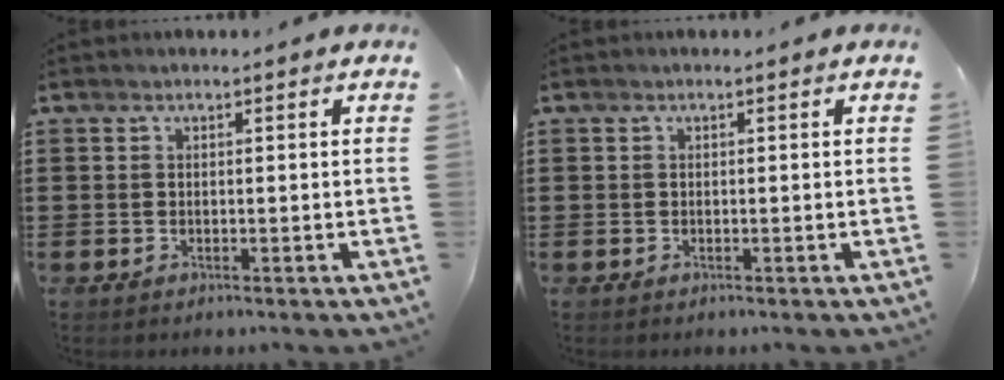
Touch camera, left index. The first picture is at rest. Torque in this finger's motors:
{"motor_torque": [0.00, 0.00, 0.00, 0.00]}